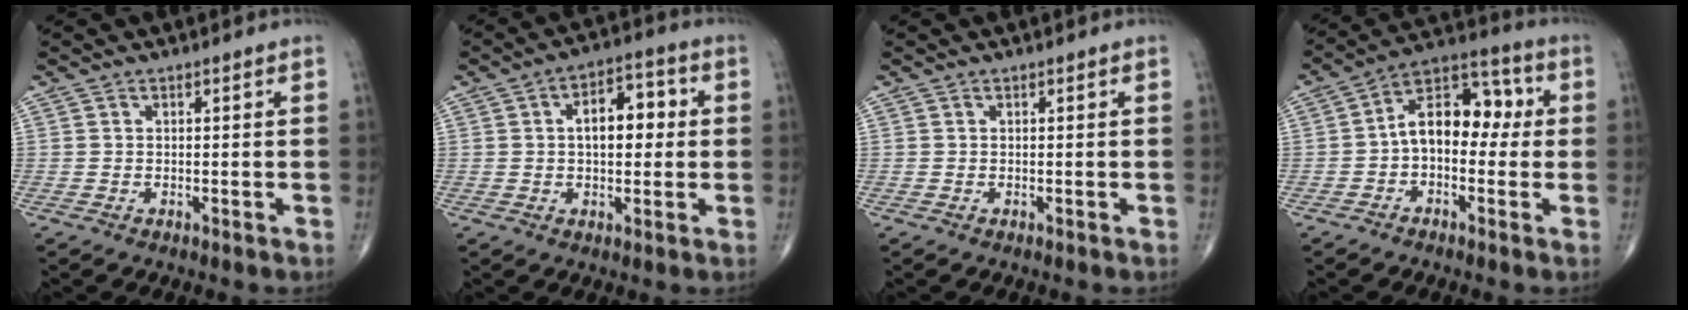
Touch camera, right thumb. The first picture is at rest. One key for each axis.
{"total": 9.2, "fx": 1.0, "fy": 5.2, "fz": 7.5, "tx": -0.093, "ty": 0.022, "tz": 0.011}
{"total": 0.0}
{"total": 12.4, "fx": 0.0, "fy": 7.8, "fz": 9.7, "tx": -0.119, "ty": 0.045, "tz": -0.016}